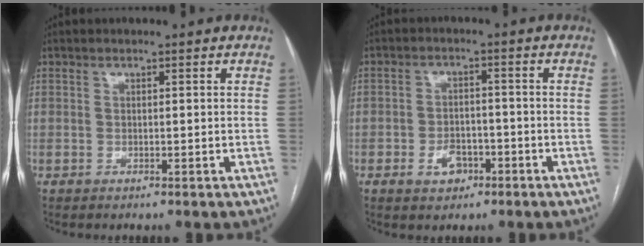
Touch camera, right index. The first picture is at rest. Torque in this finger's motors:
{"motor_torque": [-0.17, -0.17, -0.01, -0.01]}